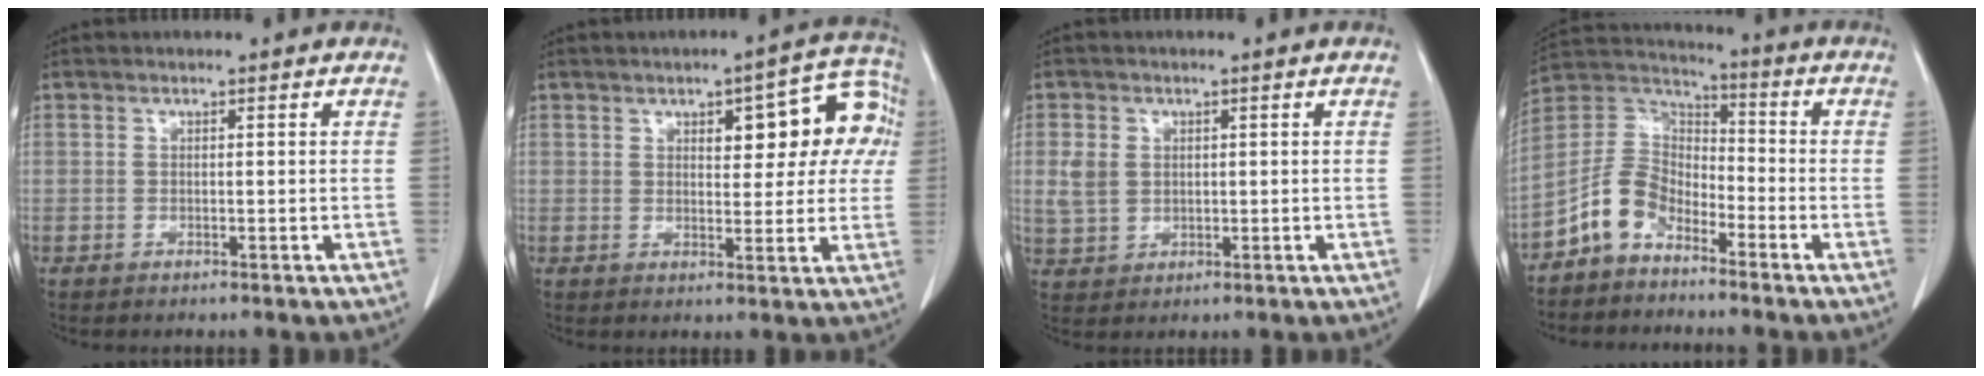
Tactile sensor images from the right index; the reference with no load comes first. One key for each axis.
{"total": 10.9, "fx": 3.0, "fy": 4.5, "fz": 9.5, "tx": -0.099, "ty": 0.035, "tz": 0.037}
{"total": 3.9, "fx": 0.8, "fy": 3.2, "fz": 2.1, "tx": -0.051, "ty": 0.008, "tz": 0.022}
{"total": 8.2, "fx": -5.4, "fy": 4.9, "fz": 3.8, "tx": -0.085, "ty": 0.030, "tz": -0.114}